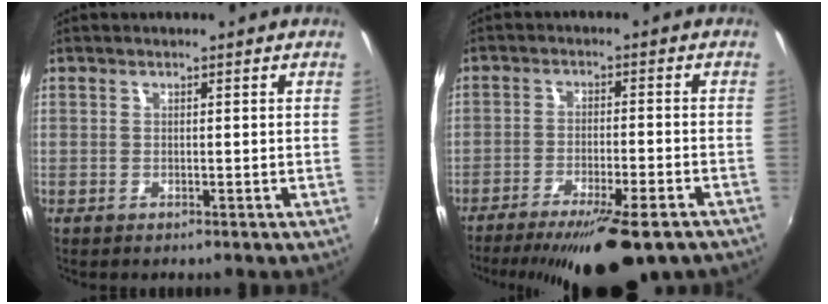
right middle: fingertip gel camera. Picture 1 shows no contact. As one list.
[{"total": 15.9, "force": [-12.0, 3.1, 10.0], "torque": [-0.181, -0.036, -0.177]}]